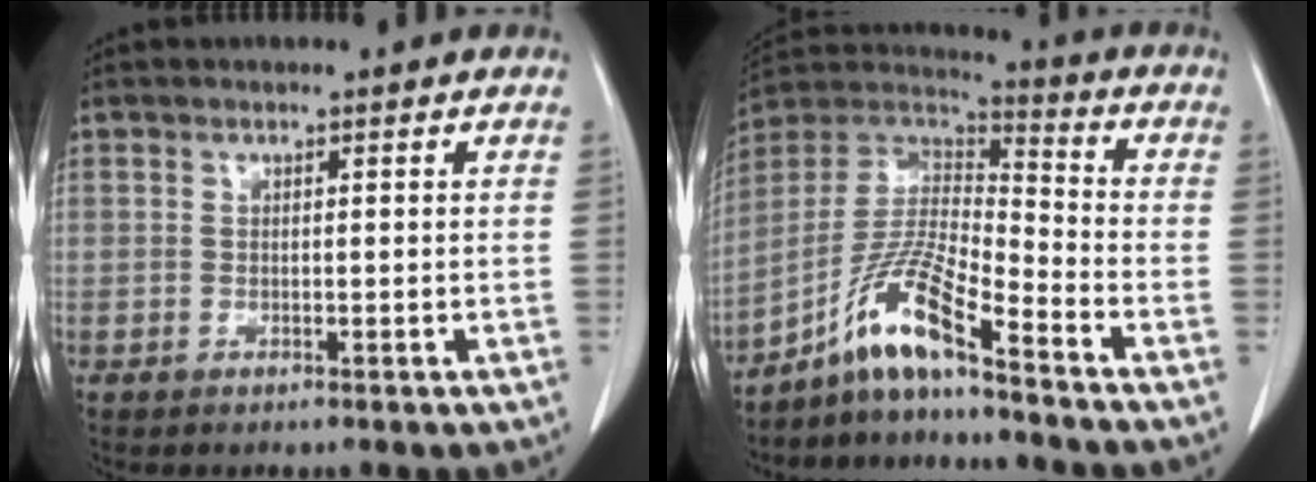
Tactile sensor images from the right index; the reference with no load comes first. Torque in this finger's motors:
{"motor_torque": [0.92, -0.80, 0.40, 0.17]}